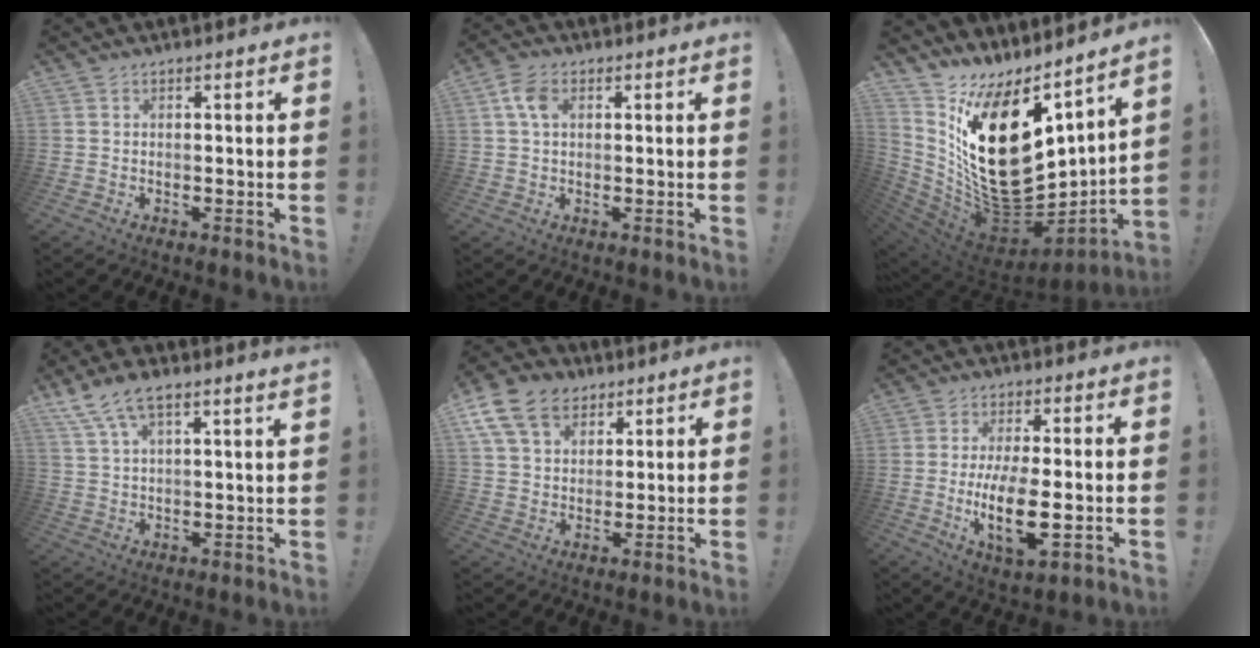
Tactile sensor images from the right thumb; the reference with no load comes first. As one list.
[{"total": 5.7, "force": [1.6, 3.5, 4.2], "torque": [-0.083, 0.006, 0.030]}, {"total": 27.9, "force": [3.3, 16.2, 22.4], "torque": [-0.406, -0.035, 0.096]}, {"total": 7.9, "force": [6.1, 1.3, 4.8], "torque": [-0.100, -0.024, 0.115]}, {"total": 15.0, "force": [7.7, 10.6, 7.3], "torque": [-0.130, -0.035, 0.149]}, {"total": 12.7, "force": [-2.1, 4.6, 11.7], "torque": [-0.219, -0.014, -0.039]}]